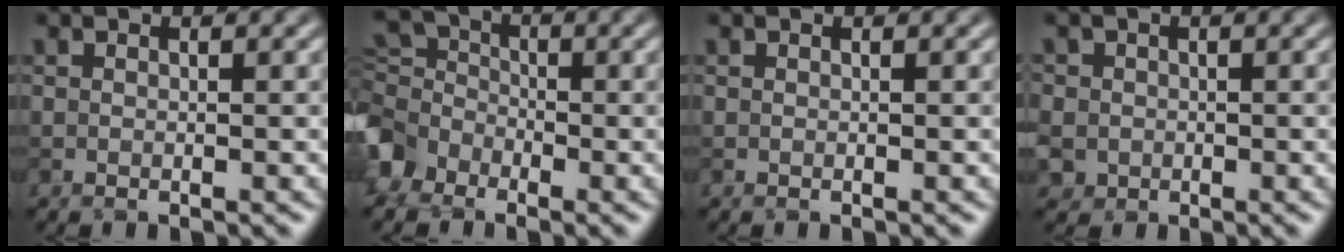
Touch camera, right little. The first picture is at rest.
{"total": 4.2, "force": [-2.1, 3.0, 2.0], "torque": [-0.042, 0.008, -0.064]}
{"total": 0.0}
{"total": 4.4, "force": [-0.8, 4.0, 1.6], "torque": [-0.037, 0.007, -0.035]}